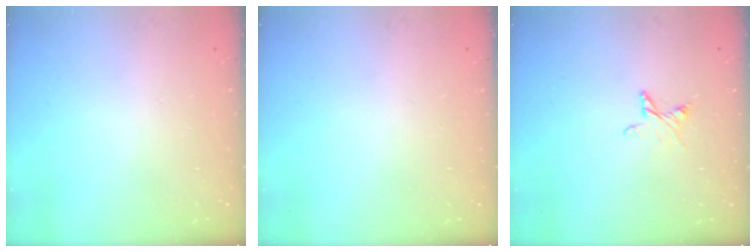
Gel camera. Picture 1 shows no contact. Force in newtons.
{"total": 0.0}
{"total": 5.0, "press": 5.0, "slide": 0.7}